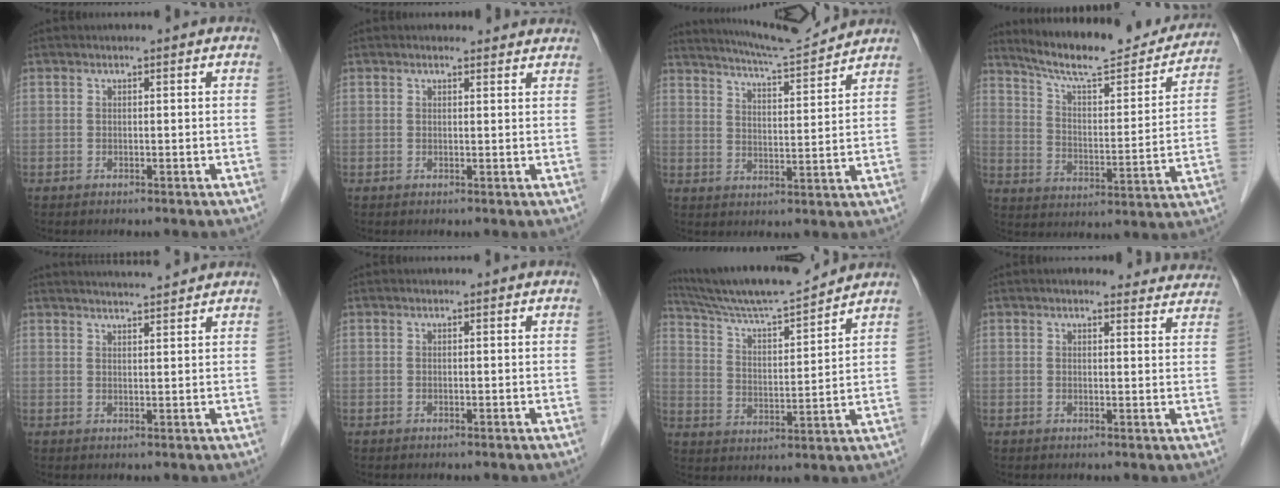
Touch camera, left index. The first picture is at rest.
{"total": 3.7, "force": [3.5, 1.0, 0.6], "torque": [-0.006, 0.005, 0.029]}
{"total": 10.7, "force": [10.2, -0.6, 3.0], "torque": [-0.058, 0.002, 0.156]}
{"total": 21.2, "force": [19.2, 3.2, 8.4], "torque": [-0.123, -0.028, 0.266]}
{"total": 6.4, "force": [6.1, -0.2, 2.0], "torque": [-0.033, 0.017, 0.084]}
{"total": 0.0}
{"total": 13.8, "force": [13.0, -0.3, 4.8], "torque": [-0.096, 0.004, 0.221]}
{"total": 11.1, "force": [10.3, 2.8, 2.8], "torque": [0.001, 0.002, 0.093]}